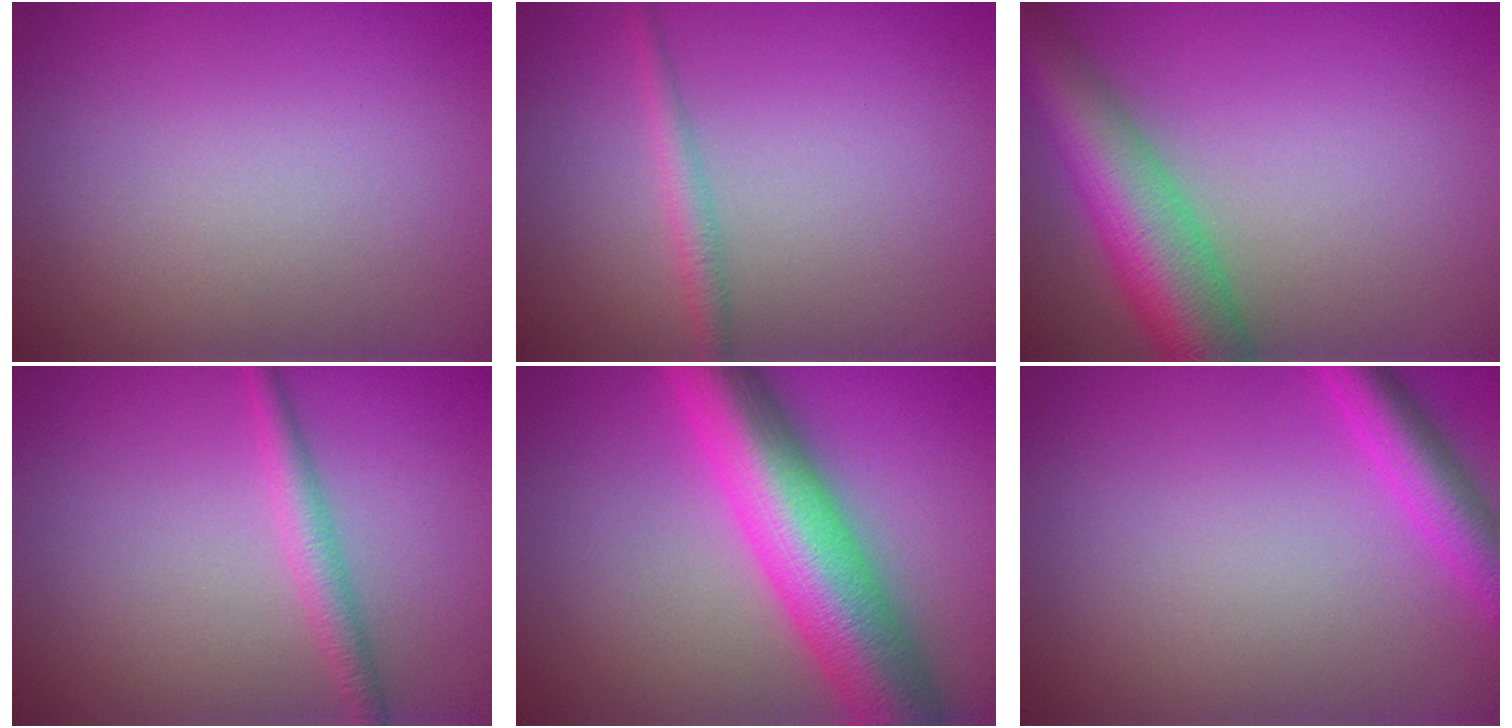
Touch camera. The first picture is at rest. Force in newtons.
{"total": 1.8, "press": 1.8, "slide": 0.0}
{"total": 9.2, "press": 9.2, "slide": 0.5}
{"total": 2.3, "press": 2.3, "slide": 0.0}
{"total": 11.2, "press": 11.2, "slide": 0.3}
{"total": 3.5, "press": 3.5, "slide": 0.2}